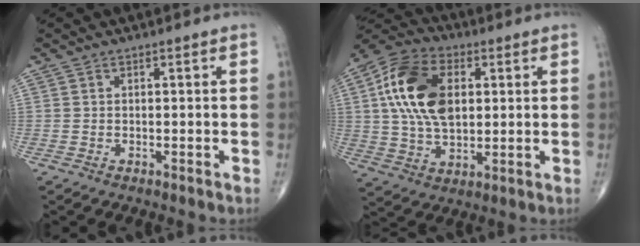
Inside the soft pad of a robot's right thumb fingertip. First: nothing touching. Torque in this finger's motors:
{"motor_torque": [1.43, 2.32, 1.72, 0.33, 0.19]}